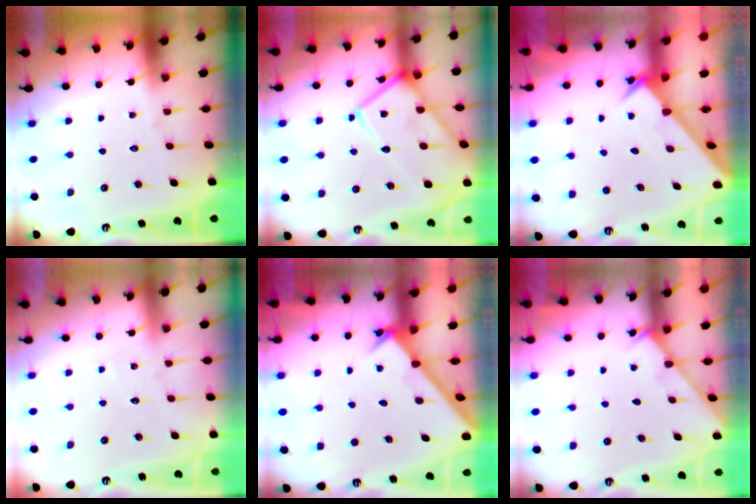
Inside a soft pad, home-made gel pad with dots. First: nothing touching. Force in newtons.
{"total": 15.2, "press": 15.2, "slide": 1.5}
{"total": 2.5, "press": 2.5, "slide": 0.2}
{"total": 3.2, "press": 3.2, "slide": 0.3}
{"total": 2.2, "press": 2.2, "slide": 0.2}
{"total": 2.6, "press": 2.6, "slide": 0.3}